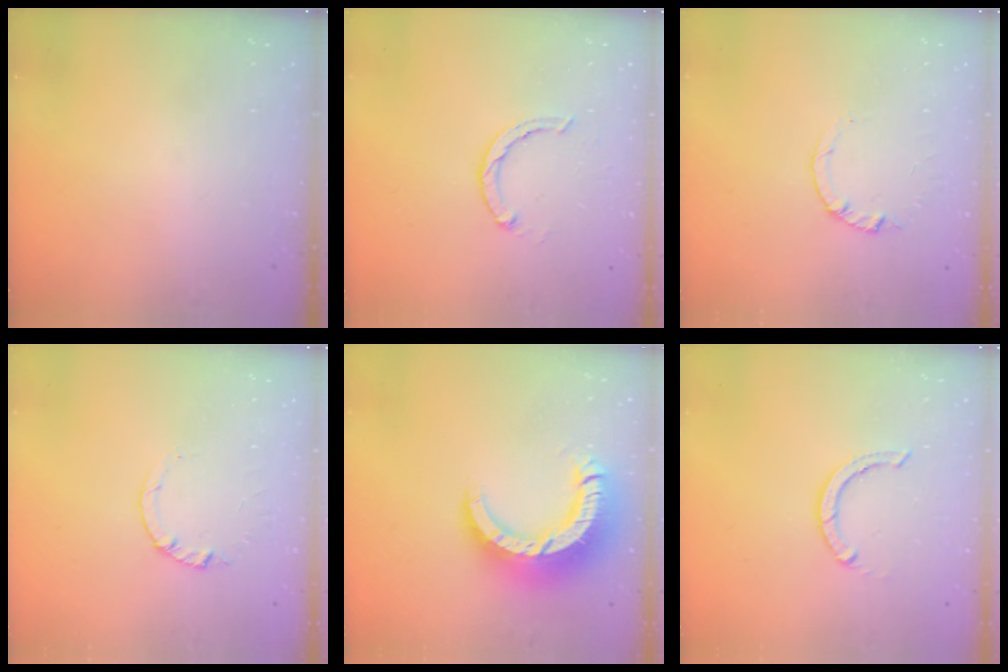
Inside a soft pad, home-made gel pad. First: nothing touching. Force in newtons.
{"total": 2.4, "press": 2.4, "slide": 0.4}
{"total": 1.0, "press": 0.9, "slide": 0.3}
{"total": 1.0, "press": 0.9, "slide": 0.3}
{"total": 14.4, "press": 14.3, "slide": 1.7}
{"total": 2.9, "press": 2.9, "slide": 0.1}